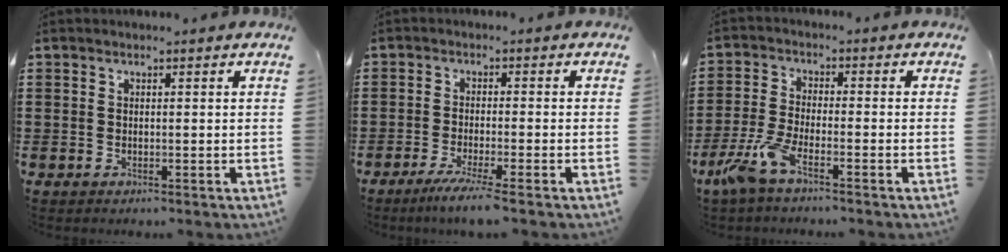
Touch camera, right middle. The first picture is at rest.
{"total": 3.8, "force": [-3.1, -0.4, 2.2], "torque": [-0.042, -0.012, -0.059]}
{"total": 6.1, "force": [-4.0, 1.2, 4.5], "torque": [-0.121, -0.018, -0.082]}